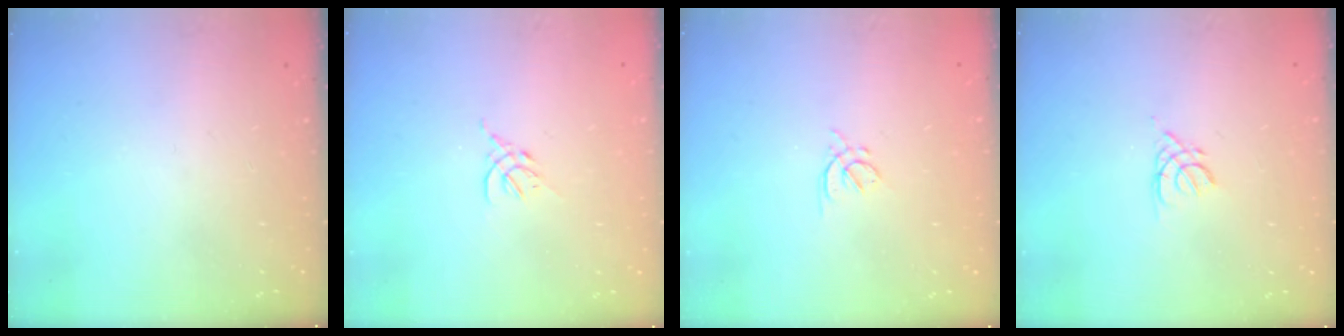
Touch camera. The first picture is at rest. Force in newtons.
{"total": 2.3, "press": 2.2, "slide": 0.5}
{"total": 2.5, "press": 2.4, "slide": 0.6}
{"total": 2.5, "press": 2.5, "slide": 0.6}